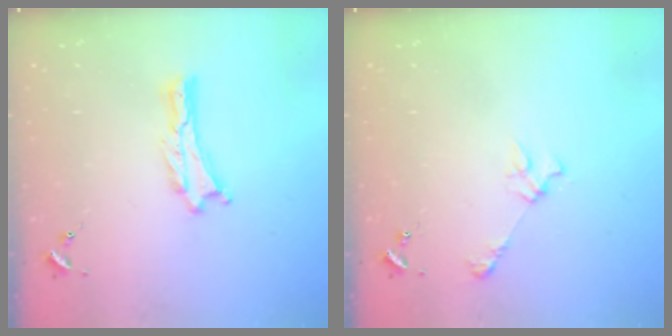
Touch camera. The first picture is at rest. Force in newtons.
{"total": 2.4, "press": 2.4, "slide": 0.3}